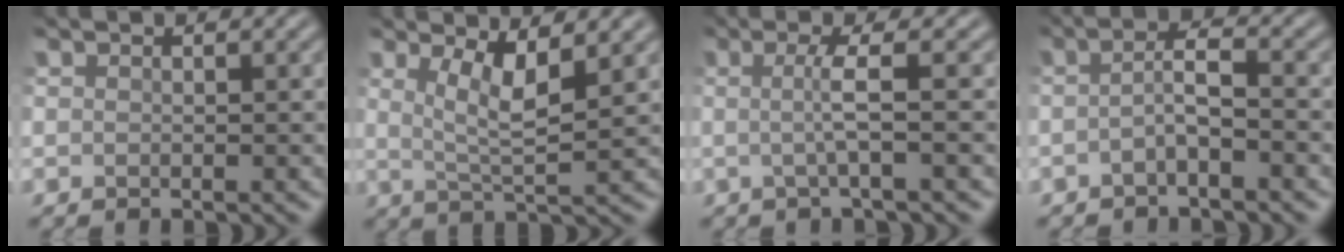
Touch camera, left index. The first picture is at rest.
{"total": 4.3, "force": [1.3, 1.0, 4.0], "torque": [-0.077, -0.010, 0.025]}
{"total": 2.7, "force": [-0.4, 0.4, 2.7], "torque": [-0.055, -0.002, -0.014]}
{"total": 2.3, "force": [-1.1, 0.4, 2.0], "torque": [-0.040, 0.006, -0.029]}